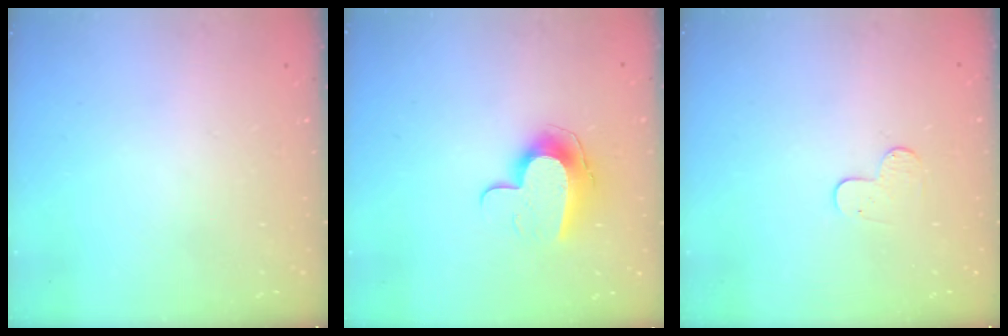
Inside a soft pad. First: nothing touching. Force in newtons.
{"total": 10.5, "press": 10.5, "slide": 0.5}
{"total": 4.9, "press": 4.9, "slide": 0.4}